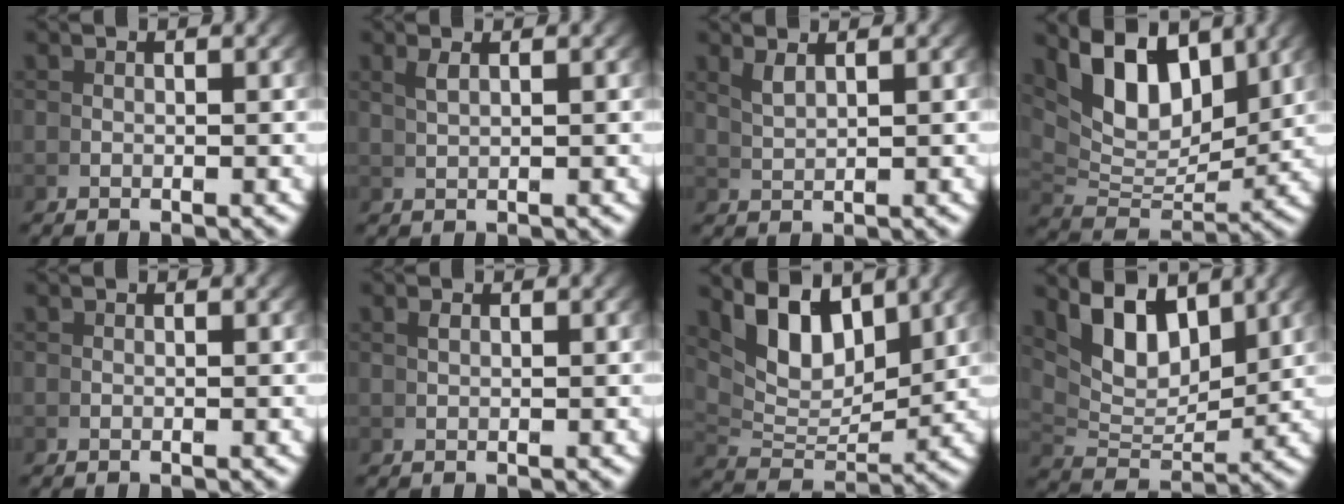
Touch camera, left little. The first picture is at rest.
{"total": 1.6, "force": [1.0, -1.1, 0.4], "torque": [-0.004, 0.004, 0.028]}
{"total": 1.8, "force": [1.5, -0.8, 0.6], "torque": [-0.012, -0.001, 0.040]}
{"total": 10.9, "force": [3.9, 7.0, 7.4], "torque": [-0.150, -0.015, 0.074]}
{"total": 0.0}
{"total": 1.0, "force": [0.6, -0.8, 0.0], "torque": [0.004, 0.004, 0.016]}
{"total": 8.7, "force": [3.4, 5.2, 6.1], "torque": [-0.119, -0.013, 0.069]}
{"total": 7.8, "force": [3.2, 4.5, 5.6], "torque": [-0.103, -0.013, 0.068]}